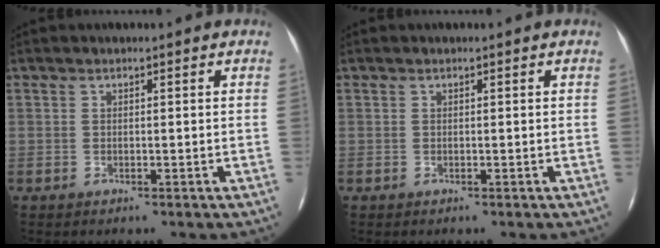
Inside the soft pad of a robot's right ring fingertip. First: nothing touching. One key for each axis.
{"total": 0.0}